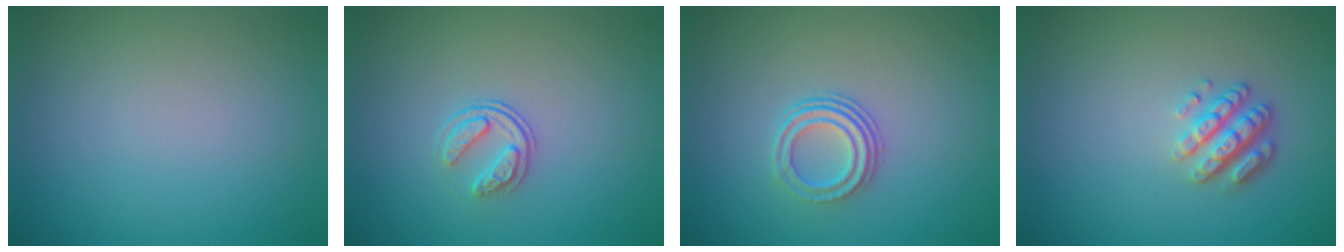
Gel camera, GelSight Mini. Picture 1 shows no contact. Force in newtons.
{"total": 1.9, "press": 1.3, "slide": 1.4}
{"total": 3.0, "press": 2.2, "slide": 2.1}
{"total": 2.9, "press": 2.4, "slide": 1.7}